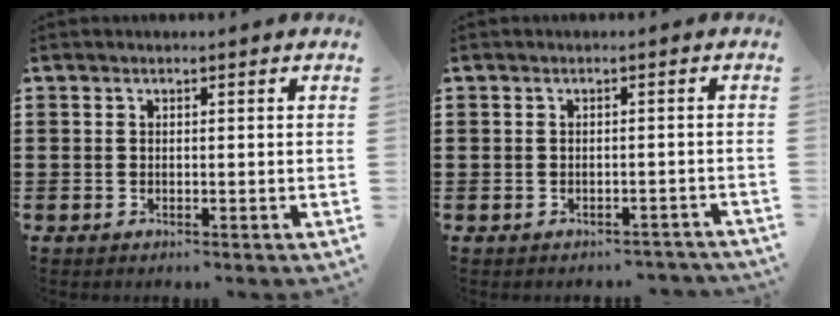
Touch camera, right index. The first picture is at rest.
{"total": 1.5, "force": [-1.4, 0.6, 0.0], "torque": [-0.005, 0.001, -0.032]}